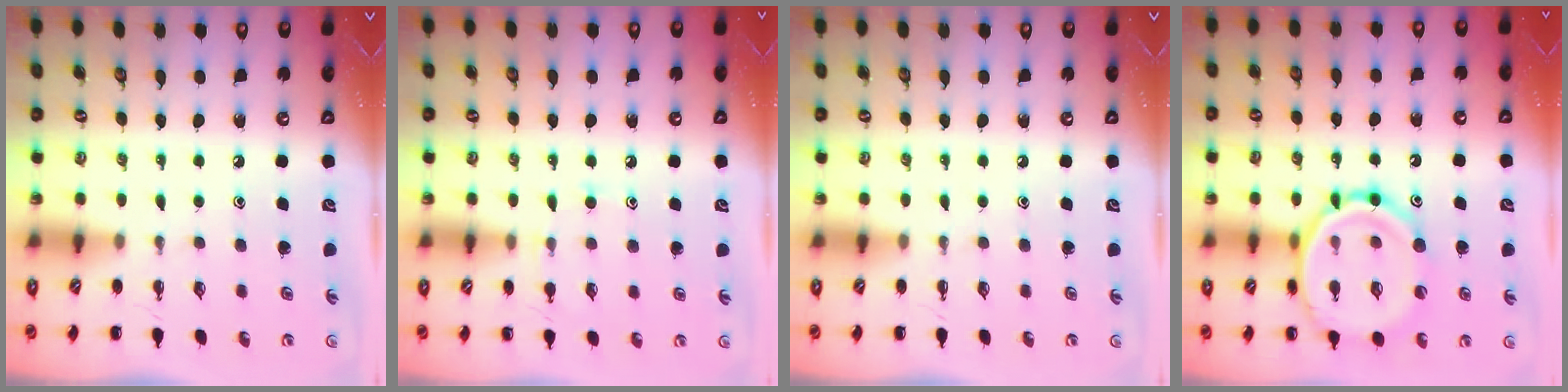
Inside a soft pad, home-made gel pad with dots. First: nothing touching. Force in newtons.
{"total": 6.7, "press": 6.4, "slide": 1.9}
{"total": 0.0}
{"total": 17.5, "press": 17.3, "slide": 2.6}